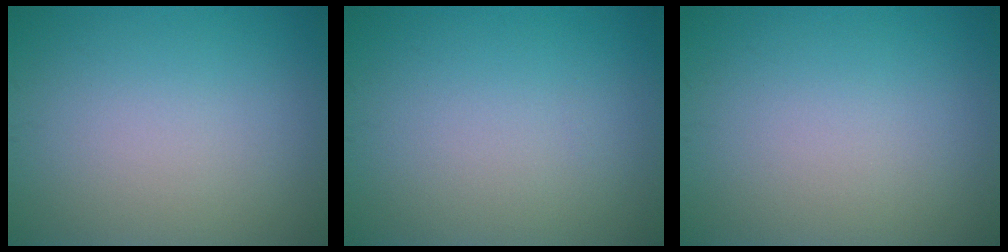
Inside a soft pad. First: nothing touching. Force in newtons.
{"total": 0.0}
{"total": 0.0}